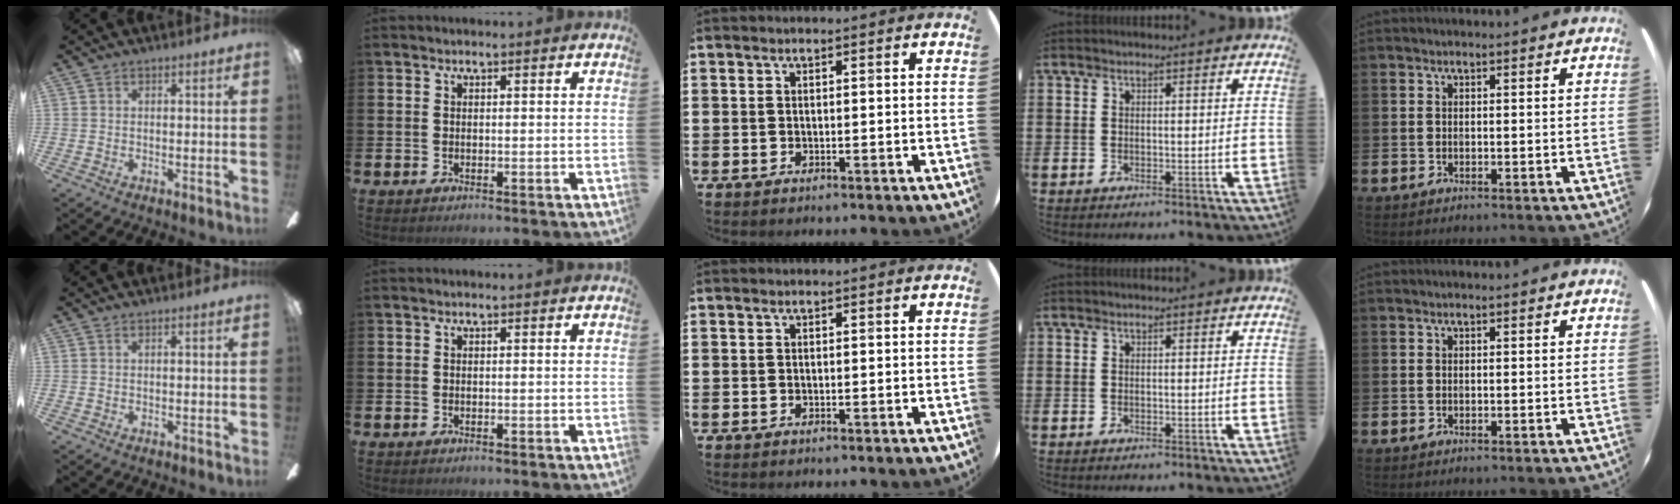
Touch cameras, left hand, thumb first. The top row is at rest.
{}